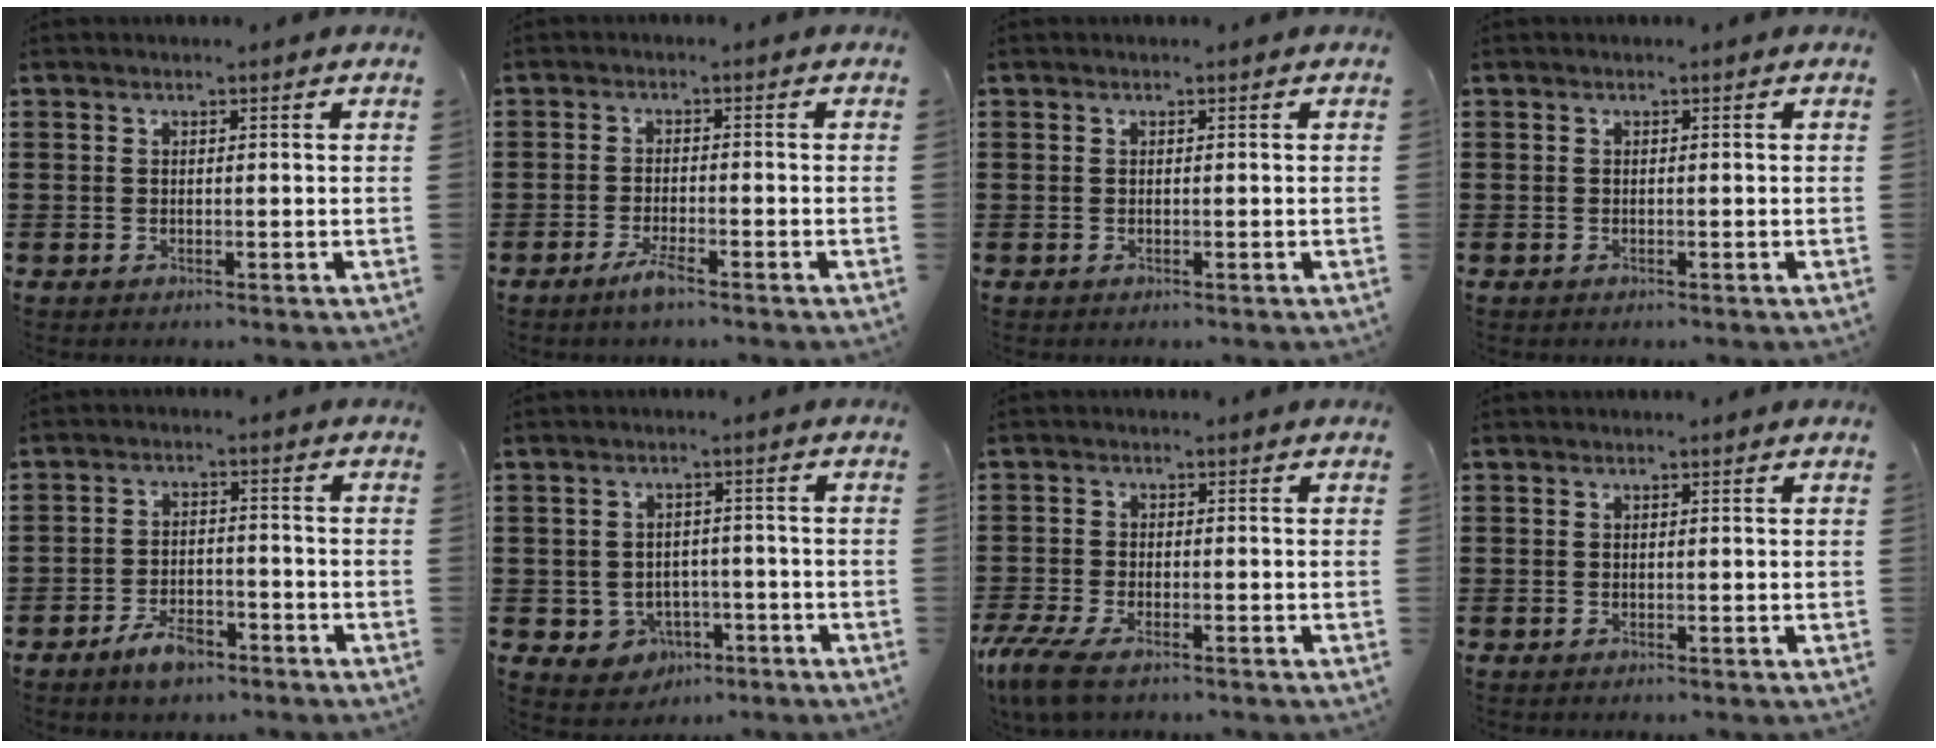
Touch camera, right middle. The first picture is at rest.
{"total": 2.8, "force": [-1.9, 0.3, 2.1], "torque": [-0.049, -0.002, -0.039]}
{"total": 0.0}
{"total": 0.0}
{"total": 4.7, "force": [-3.3, 2.0, 2.6], "torque": [-0.054, 0.007, -0.066]}
{"total": 3.2, "force": [-1.7, 2.7, 0.7], "torque": [-0.024, 0.006, -0.036]}
{"total": 4.7, "force": [-3.4, 1.2, 2.9], "torque": [-0.084, -0.011, -0.075]}
{"total": 0.0}